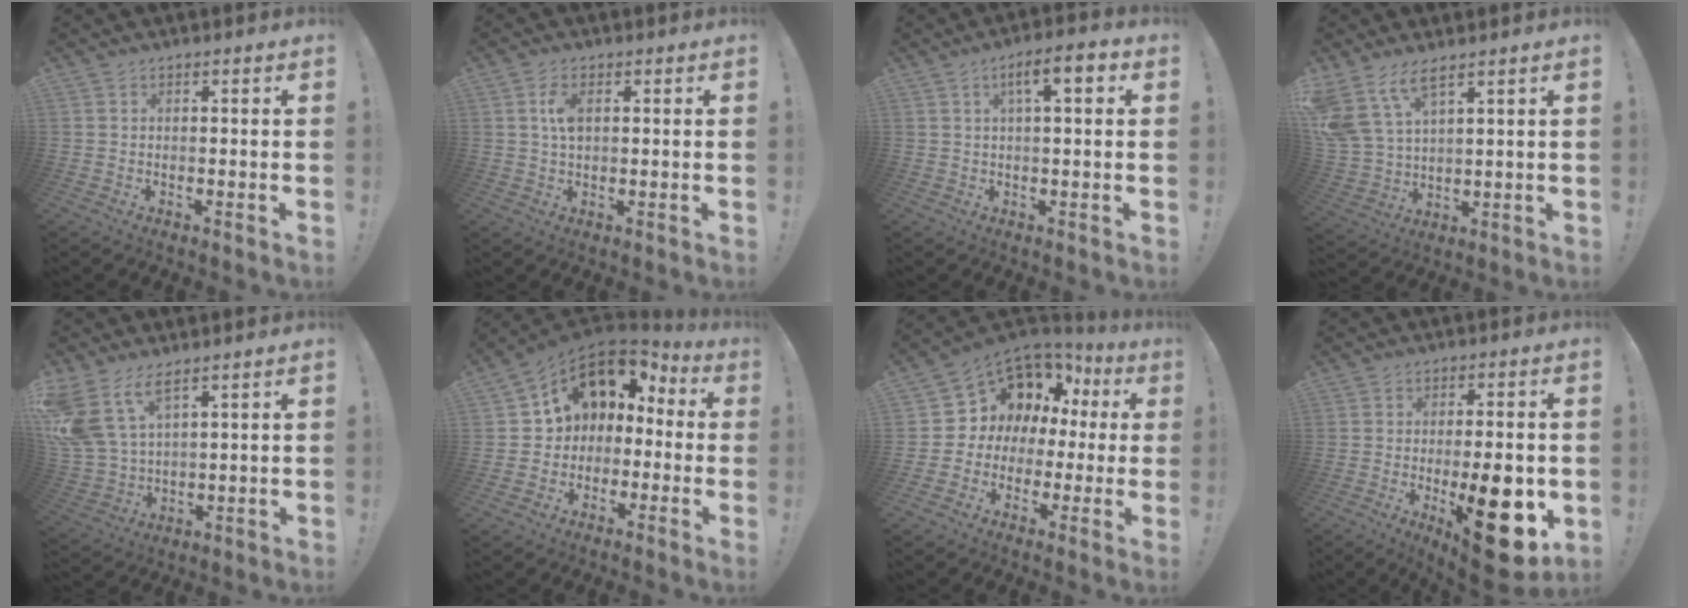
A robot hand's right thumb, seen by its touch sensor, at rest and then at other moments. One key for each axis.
{"total": 5.0, "fx": 1.1, "fy": 2.8, "fz": 4.1, "tx": -0.075, "ty": -0.001, "tz": 0.014}
{"total": 7.3, "fx": 2.1, "fy": 1.8, "fz": 6.8, "tx": -0.103, "ty": 0.001, "tz": 0.026}
{"total": 10.6, "fx": 7.2, "fy": 4.2, "fz": 6.5, "tx": -0.147, "ty": -0.033, "tz": 0.138}
{"total": 12.4, "fx": 7.5, "fy": 6.0, "fz": 7.8, "tx": -0.176, "ty": -0.036, "tz": 0.146}
{"total": 10.3, "fx": 4.5, "fy": 7.7, "fz": 5.2, "tx": -0.076, "ty": -0.026, "tz": 0.081}
{"total": 8.8, "fx": 3.9, "fy": 7.4, "fz": 2.9, "tx": -0.047, "ty": -0.045, "tz": 0.087}
{"total": 19.6, "fx": -4.3, "fy": 6.8, "fz": 17.9, "tx": -0.234, "ty": 0.003, "tz": -0.045}